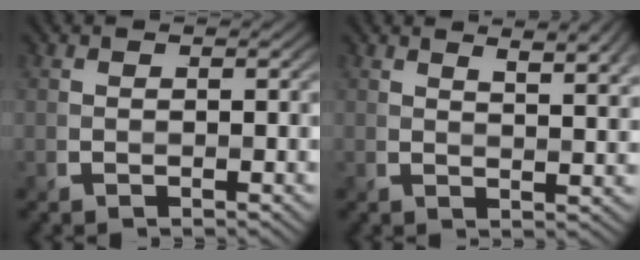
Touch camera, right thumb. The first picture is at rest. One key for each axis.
{"total": 5.7, "fx": 3.5, "fy": 1.5, "fz": 4.2, "tx": -0.062, "ty": 0.004, "tz": 0.056}